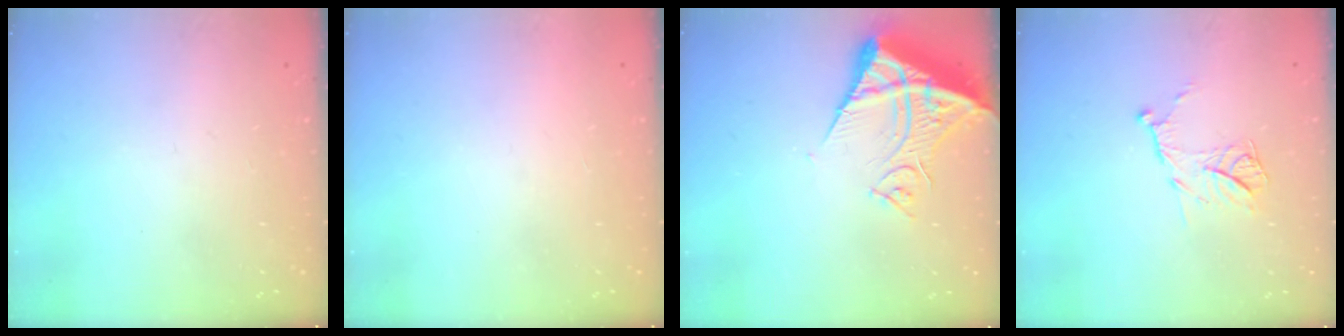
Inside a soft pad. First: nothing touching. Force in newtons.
{"total": 1.5, "press": 1.5, "slide": 0.1}
{"total": 13.5, "press": 13.3, "slide": 1.8}
{"total": 11.8, "press": 11.8, "slide": 0.8}